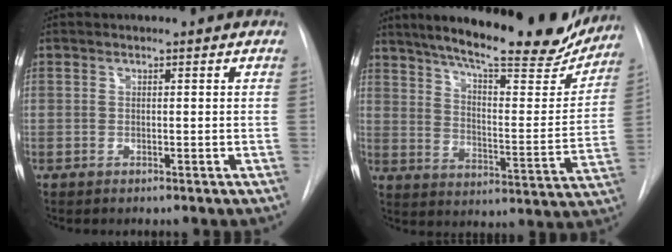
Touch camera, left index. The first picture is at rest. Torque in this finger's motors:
{"motor_torque": [1.02, -1.12, 0.67, 0.17]}